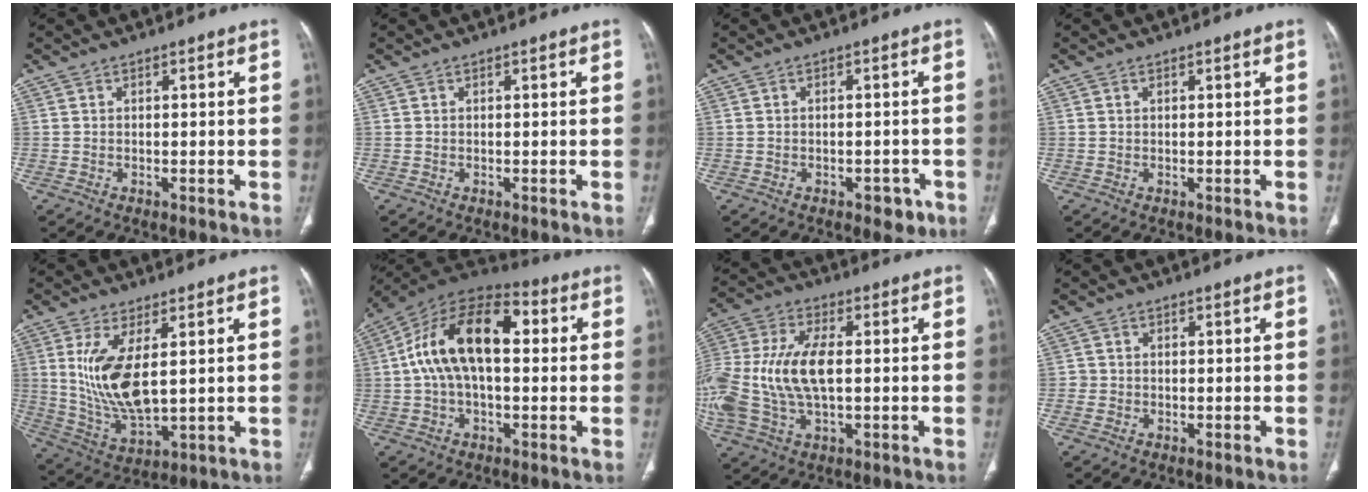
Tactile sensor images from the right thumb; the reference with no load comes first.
{"total": 0.0}
{"total": 3.3, "force": [-1.8, 2.0, 1.9], "torque": [-0.009, 0.008, -0.019]}
{"total": 0.0}
{"total": 12.4, "force": [2.6, 5.0, 11.1], "torque": [-0.226, -0.025, 0.068]}
{"total": 18.9, "force": [2.2, 11.6, 14.8], "torque": [-0.240, 0.047, 0.029]}
{"total": 18.9, "force": [-0.3, 9.8, 16.1], "torque": [-0.386, 0.005, -0.004]}
{"total": 1.5, "force": [-0.2, 1.4, 0.2], "torque": [0.004, 0.006, -0.005]}